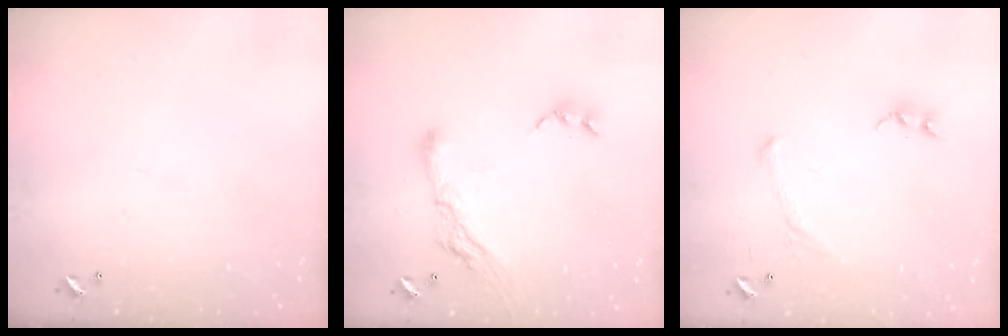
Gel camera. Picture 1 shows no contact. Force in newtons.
{"total": 9.2, "press": 9.1, "slide": 1.0}
{"total": 3.8, "press": 3.7, "slide": 0.9}